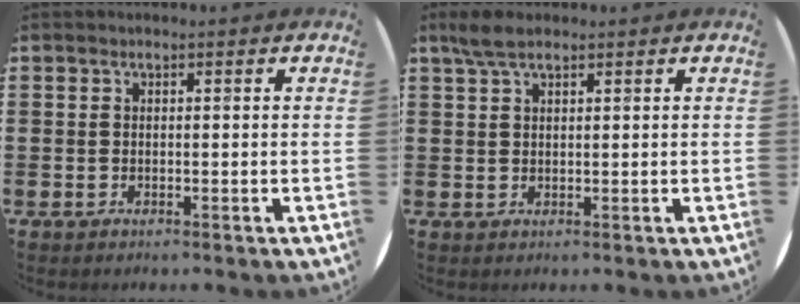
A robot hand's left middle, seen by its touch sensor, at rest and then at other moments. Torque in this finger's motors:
{"motor_torque": [0.59, -0.48, 0.06, 0.02]}